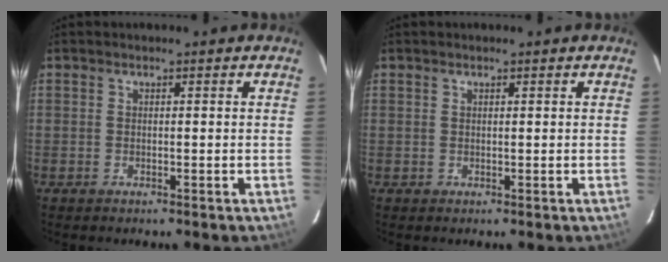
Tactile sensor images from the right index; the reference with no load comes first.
{"total": 0.7, "force": [0.2, 0.7, -0.1], "torque": [0.005, 0.005, 0.002]}